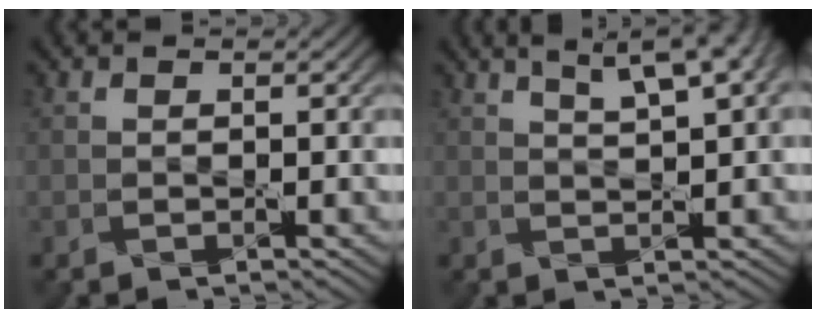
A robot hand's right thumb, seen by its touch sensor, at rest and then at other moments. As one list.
[{"total": 6.9, "force": [4.1, 1.6, 5.3], "torque": [-0.077, 0.022, 0.051]}]